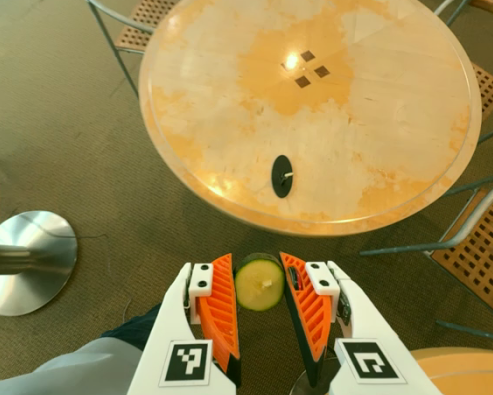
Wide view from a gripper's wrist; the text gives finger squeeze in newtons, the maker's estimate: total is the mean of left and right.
{"total": 8.1, "left": 8.0, "right": 8.1}